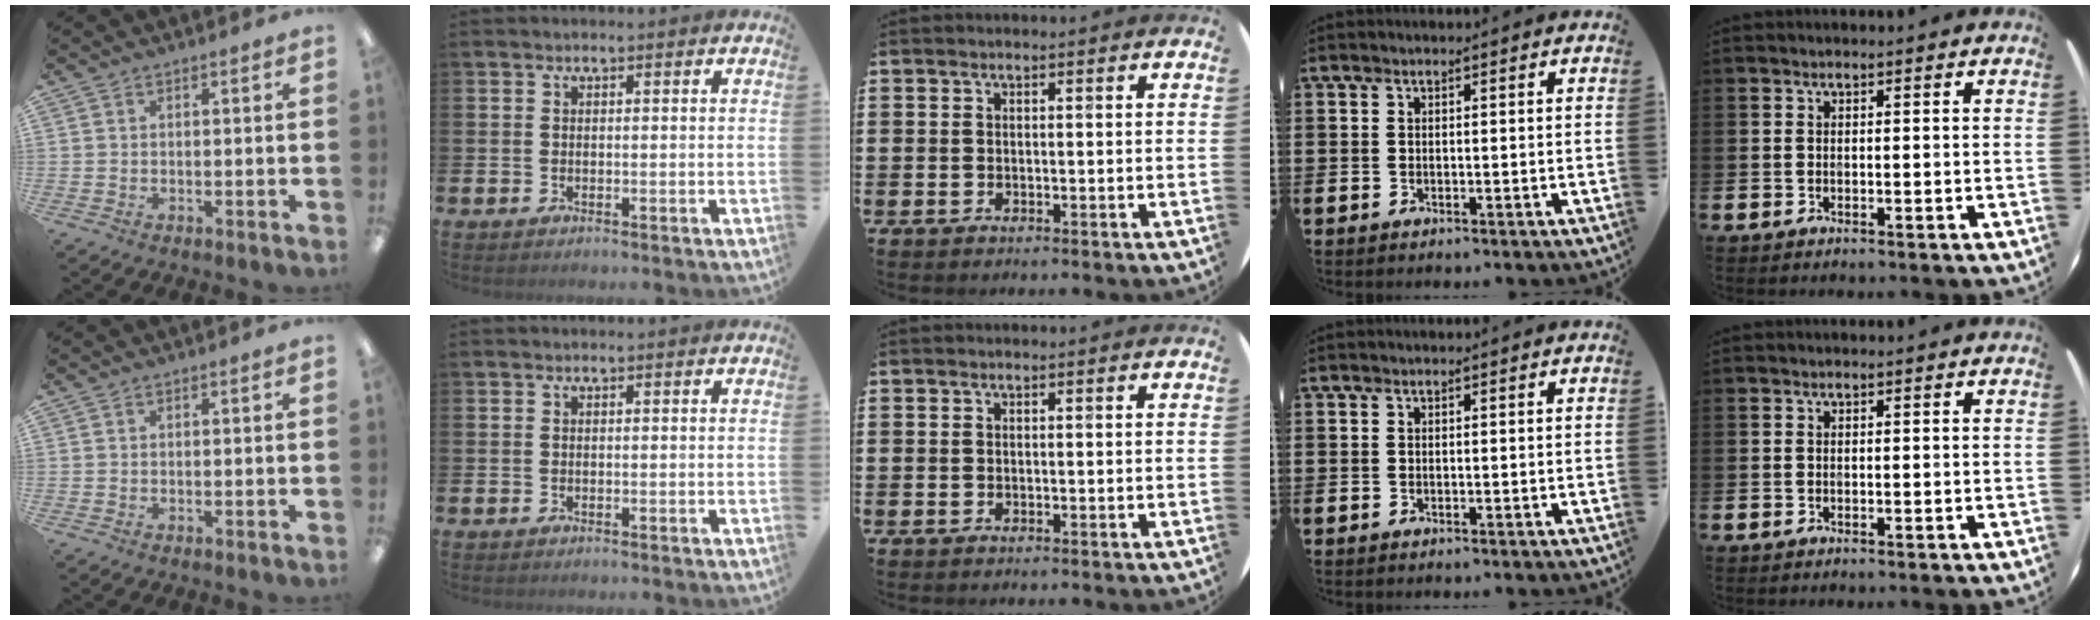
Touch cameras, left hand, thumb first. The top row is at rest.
{}